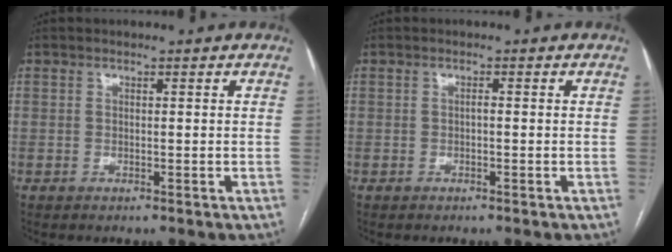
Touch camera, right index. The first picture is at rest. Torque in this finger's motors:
{"motor_torque": [0.14, 0.01, 0.07, 0.02]}